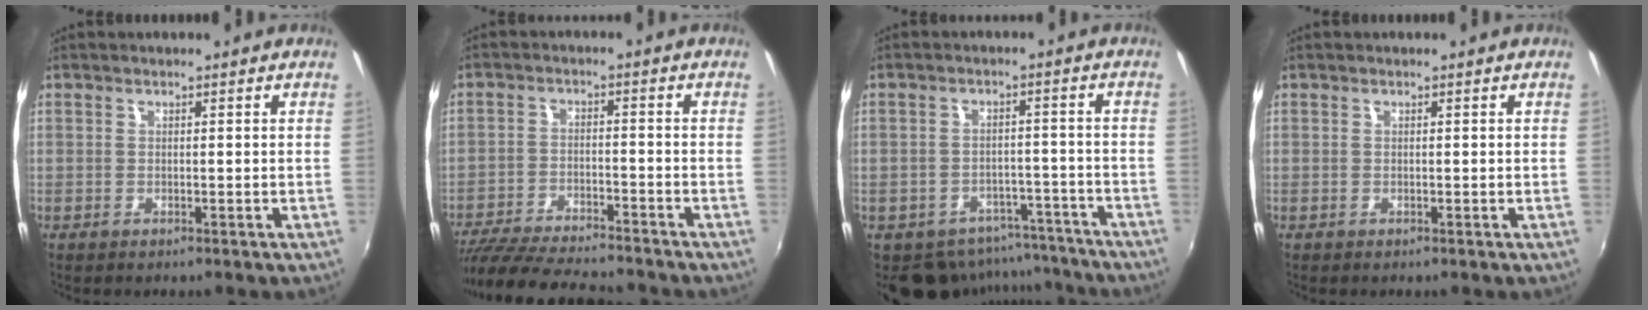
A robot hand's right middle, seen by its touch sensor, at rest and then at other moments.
{"total": 16.3, "force": [-14.5, 2.8, 7.0], "torque": [-0.151, -0.021, -0.233]}
{"total": 11.6, "force": [-9.5, 6.1, 2.5], "torque": [-0.053, 0.025, -0.106]}
{"total": 0.0}